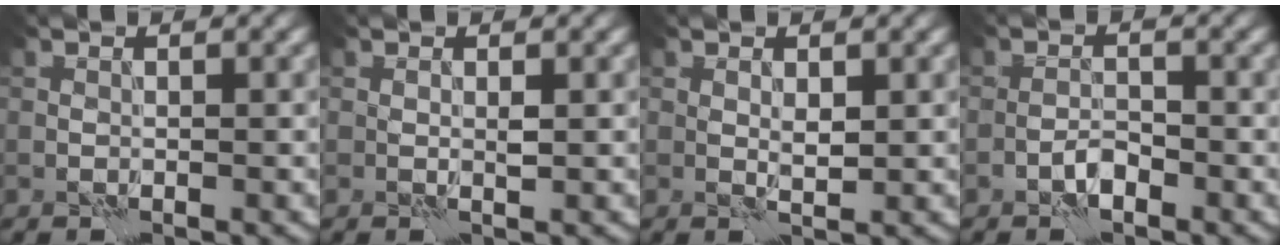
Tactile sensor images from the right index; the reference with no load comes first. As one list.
[{"total": 0.8, "force": [0.1, 0.2, 0.8], "torque": [-0.017, -0.001, 0.002]}, {"total": 1.2, "force": [0.4, 0.4, 1.1], "torque": [-0.022, -0.003, 0.009]}, {"total": 1.7, "force": [-1.2, 0.6, 1.1], "torque": [-0.021, 0.006, -0.024]}]